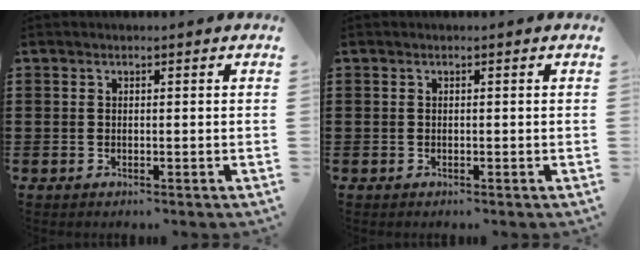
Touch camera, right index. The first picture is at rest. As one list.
[{"total": 0.0}]